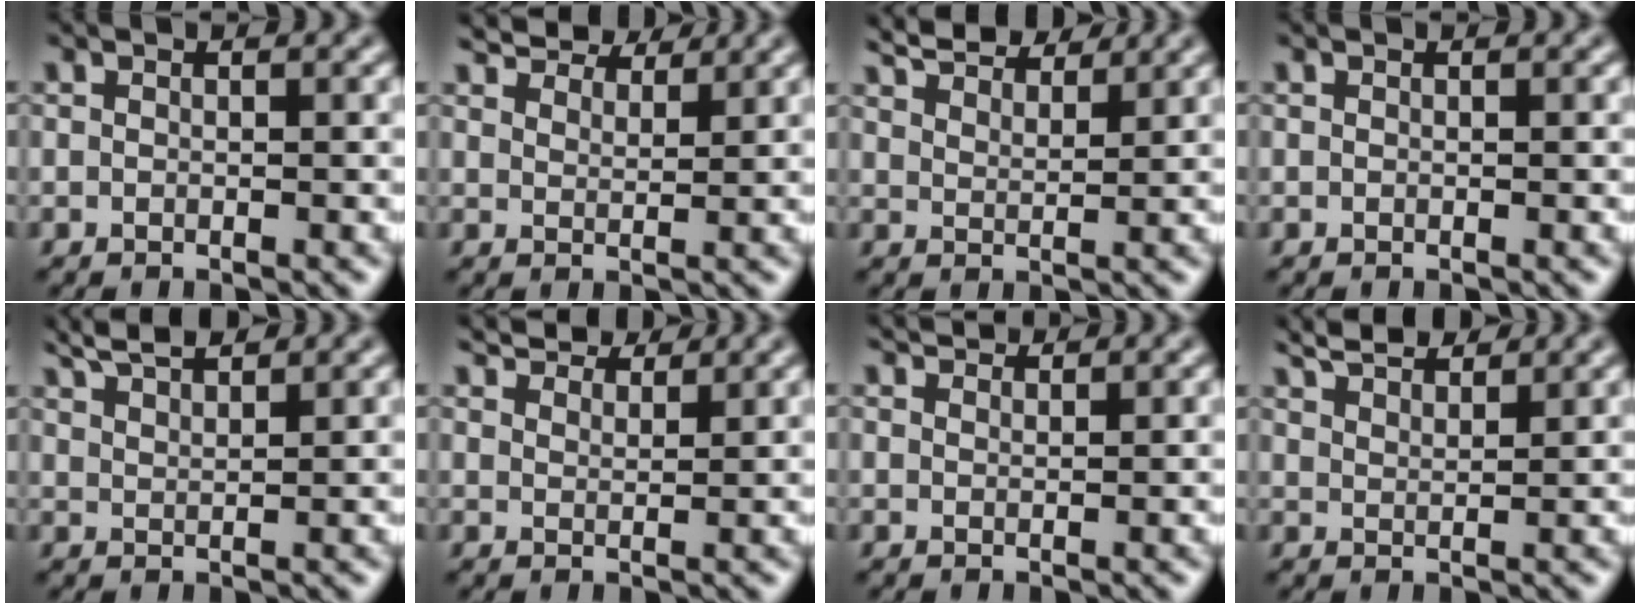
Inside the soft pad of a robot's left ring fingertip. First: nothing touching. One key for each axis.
{"total": 6.4, "fx": 5.8, "fy": 1.6, "fz": 2.2, "tx": -0.048, "ty": 0.006, "tz": 0.090}
{"total": 5.9, "fx": 5.3, "fy": 1.3, "fz": 2.2, "tx": -0.039, "ty": 0.014, "tz": 0.075}
{"total": 0.0}
{"total": 4.0, "fx": 3.5, "fy": 0.7, "fz": 1.8, "tx": -0.026, "ty": 0.013, "tz": 0.054}
{"total": 4.7, "fx": 4.4, "fy": 1.0, "fz": 1.4, "tx": -0.032, "ty": 0.002, "tz": 0.068}
{"total": 2.0, "fx": 1.9, "fy": 0.3, "fz": 0.5, "tx": -0.015, "ty": 0.003, "tz": 0.028}
{"total": 4.1, "fx": 3.8, "fy": 0.7, "fz": 1.5, "tx": -0.029, "ty": 0.009, "tz": 0.063}